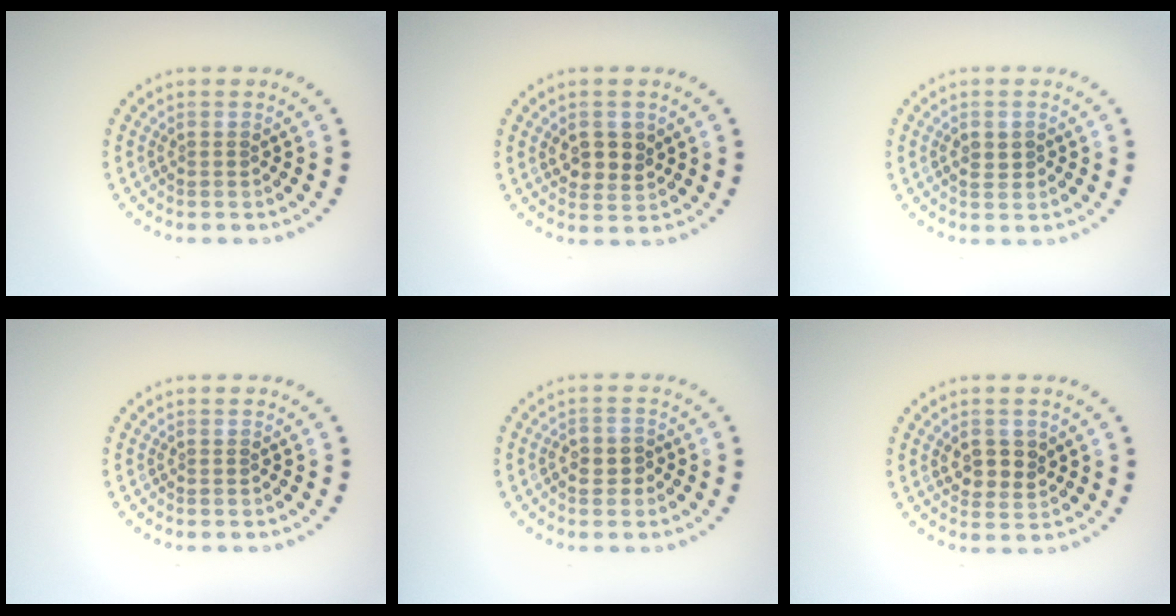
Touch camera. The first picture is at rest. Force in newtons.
{"total": 2.6, "press": 2.4, "slide": 1.0}
{"total": 1.3, "press": 1.3, "slide": 0.0}
{"total": 0.0}
{"total": 1.7, "press": 1.5, "slide": 0.6}
{"total": 2.6, "press": 2.4, "slide": 1.0}